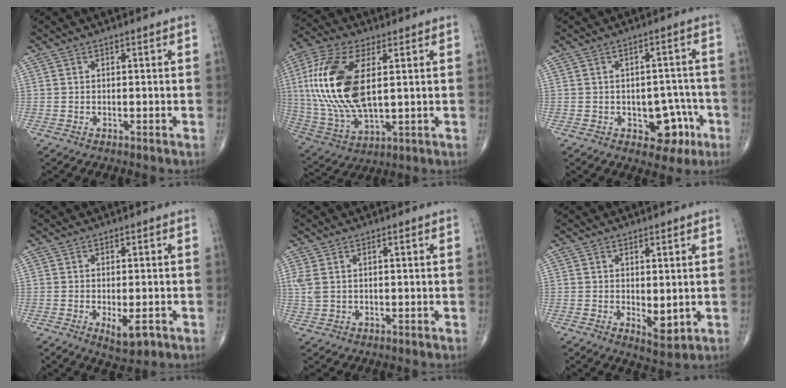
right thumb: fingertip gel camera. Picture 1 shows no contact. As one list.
[{"total": 20.3, "force": [3.3, 9.7, 17.6], "torque": [-0.384, -0.010, 0.063]}, {"total": 7.4, "force": [-2.9, 4.9, 4.7], "torque": [-0.020, 0.028, -0.030]}, {"total": 4.5, "force": [-1.5, 1.8, 3.8], "torque": [-0.049, -0.007, -0.015]}, {"total": 2.9, "force": [0.9, 1.8, 2.2], "torque": [-0.066, 0.008, 0.023]}, {"total": 3.9, "force": [0.0, 1.8, 3.4], "torque": [-0.040, -0.013, 0.008]}]